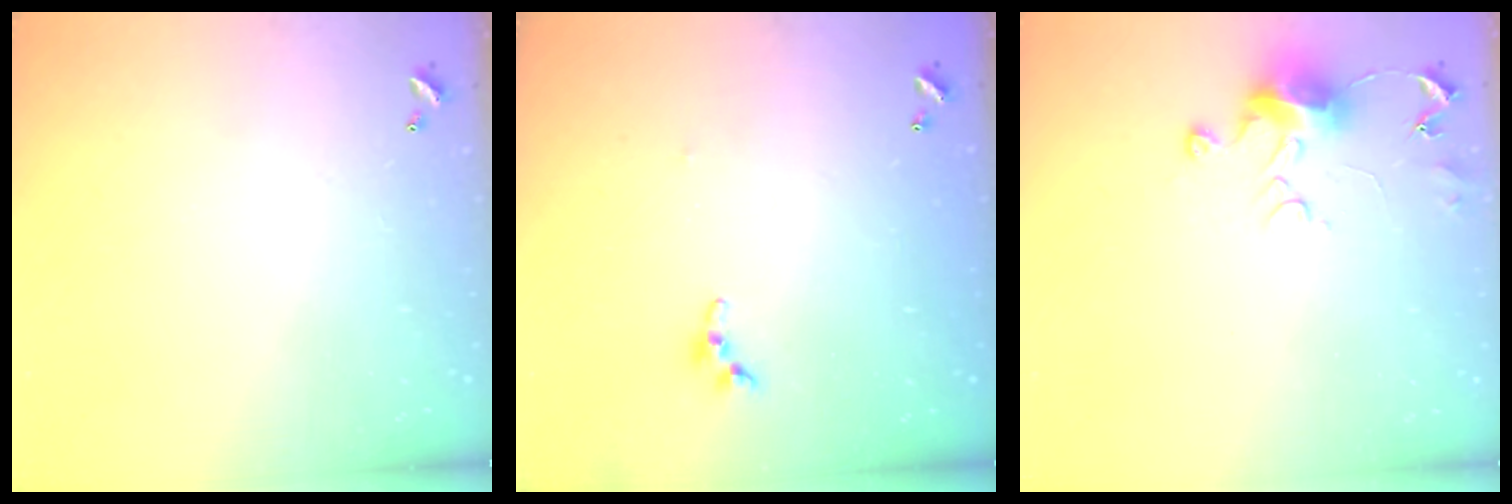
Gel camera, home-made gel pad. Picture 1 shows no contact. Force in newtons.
{"total": 4.9, "press": 4.8, "slide": 0.2}
{"total": 7.7, "press": 7.7, "slide": 0.4}